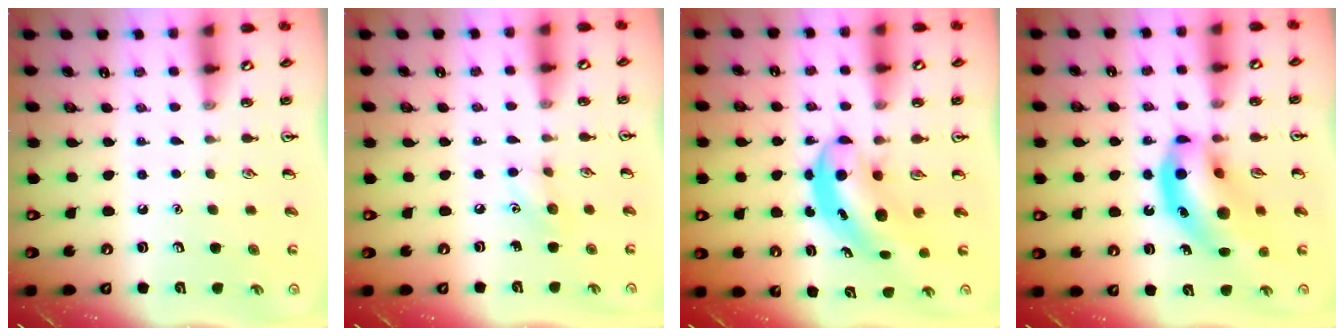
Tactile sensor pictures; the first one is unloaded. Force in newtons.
{"total": 6.3, "press": 6.1, "slide": 1.4}
{"total": 5.0, "press": 4.8, "slide": 1.3}
{"total": 16.5, "press": 16.1, "slide": 3.7}